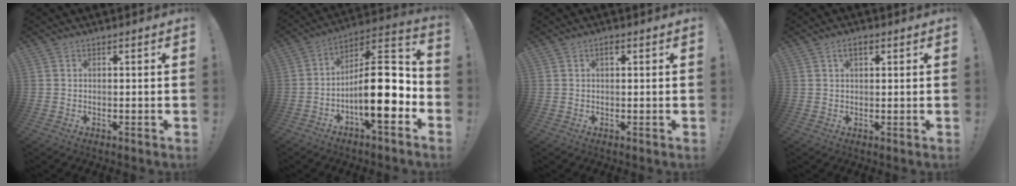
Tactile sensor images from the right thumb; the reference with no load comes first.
{"total": 19.3, "force": [-3.8, 6.6, 17.7], "torque": [-0.287, 0.019, -0.058]}
{"total": 1.3, "force": [0.6, 0.6, 1.0], "torque": [-0.020, 0.004, 0.008]}
{"total": 2.8, "force": [1.2, 1.4, 2.1], "torque": [-0.042, 0.005, 0.021]}